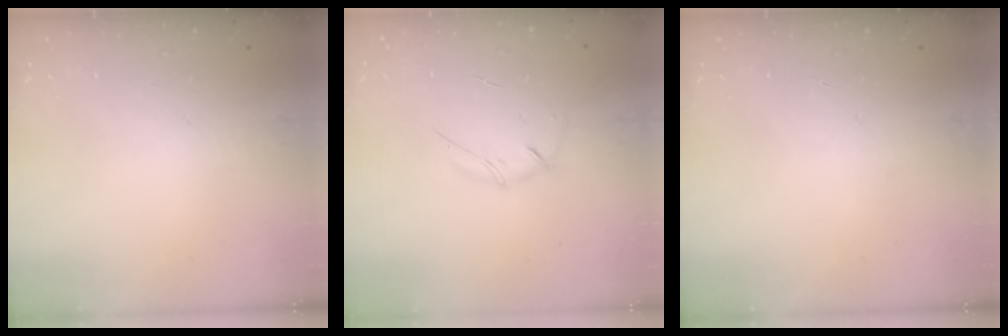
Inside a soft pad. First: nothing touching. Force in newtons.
{"total": 5.4, "press": 5.3, "slide": 1.0}
{"total": 0.0}